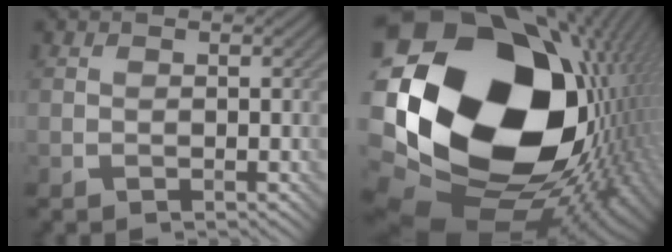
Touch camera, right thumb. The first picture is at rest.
{"total": 23.9, "force": [1.4, 17.3, 16.4], "torque": [-0.335, -0.049, 0.049]}